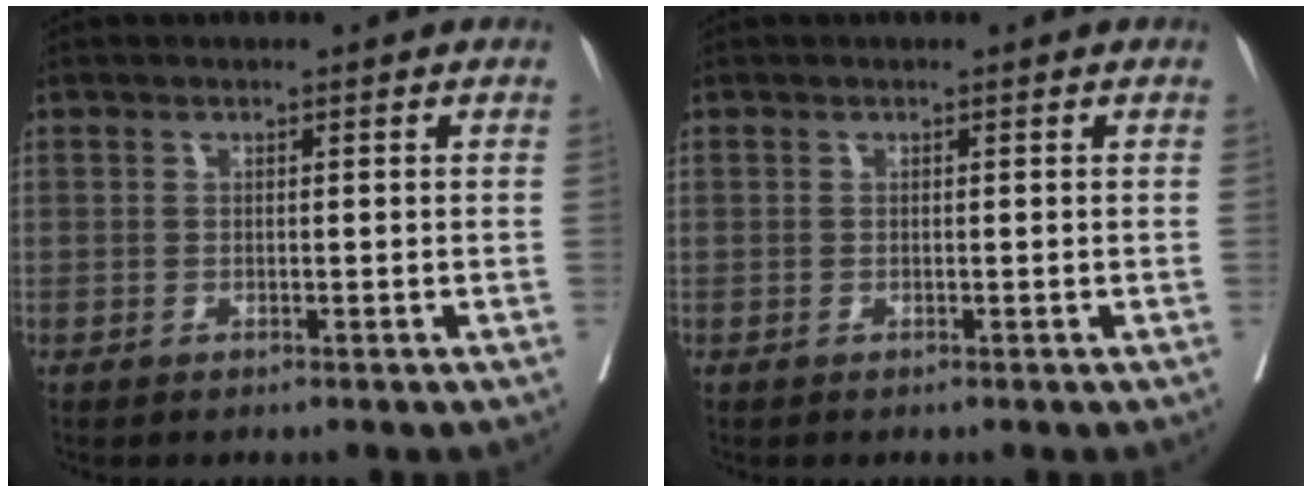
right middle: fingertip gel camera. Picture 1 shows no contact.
{"total": 0.0}